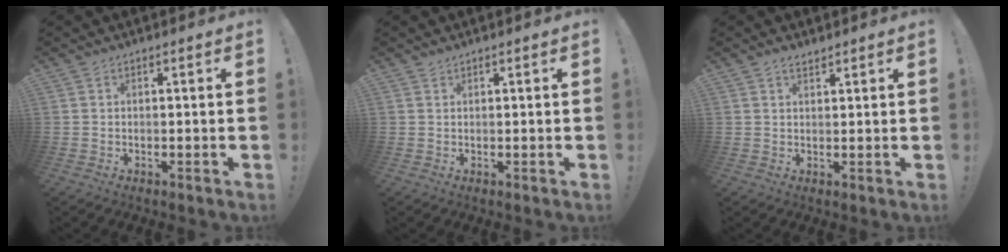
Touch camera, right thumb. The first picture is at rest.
{"total": 0.8, "force": [0.7, 0.3, 0.1], "torque": [0.003, -0.004, 0.013]}
{"total": 2.0, "force": [1.7, 0.7, 0.7], "torque": [-0.003, -0.013, 0.029]}